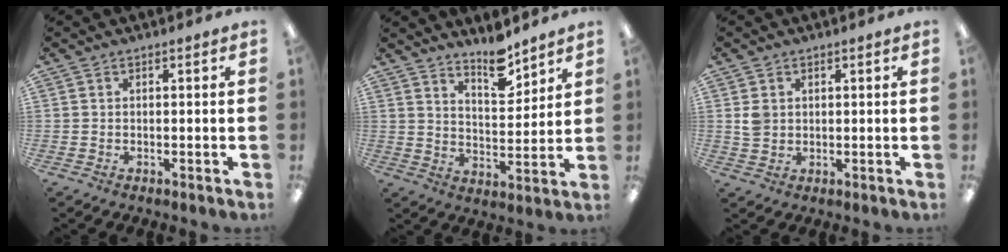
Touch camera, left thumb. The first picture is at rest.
{"total": 9.2, "force": [7.9, 2.8, 3.7], "torque": [-0.039, -0.060, 0.137]}
{"total": 3.2, "force": [1.1, 2.8, 1.2], "torque": [-0.019, 0.002, 0.018]}